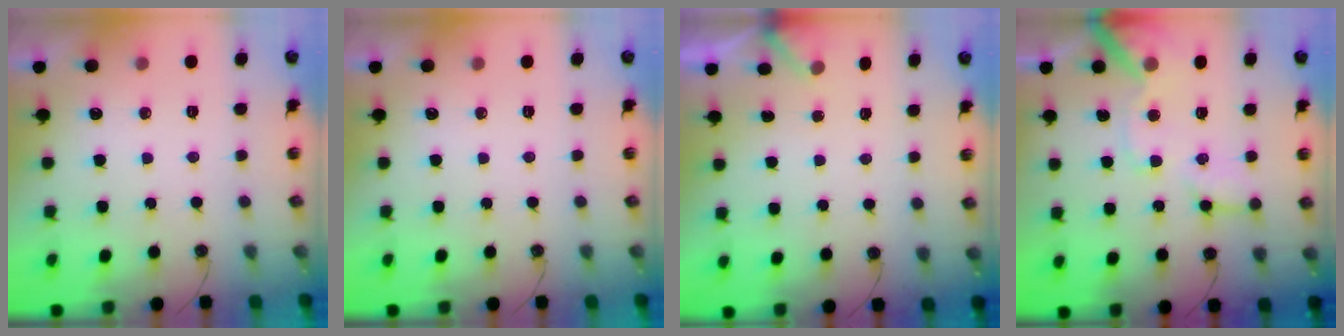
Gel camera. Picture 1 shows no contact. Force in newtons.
{"total": 0.0}
{"total": 1.7, "press": 1.7, "slide": 0.1}
{"total": 12.4, "press": 12.3, "slide": 2.0}